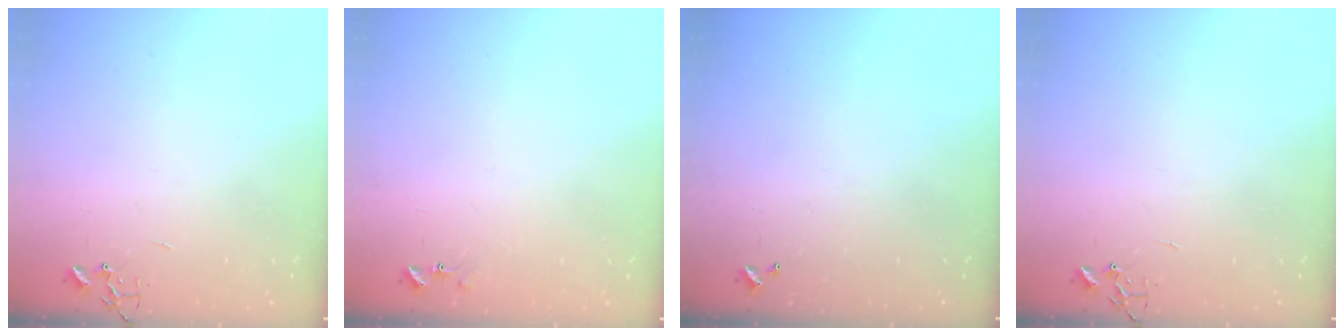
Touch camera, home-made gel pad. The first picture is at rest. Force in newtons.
{"total": 6.0, "press": 5.9, "slide": 0.6}
{"total": 0.0}
{"total": 0.0}